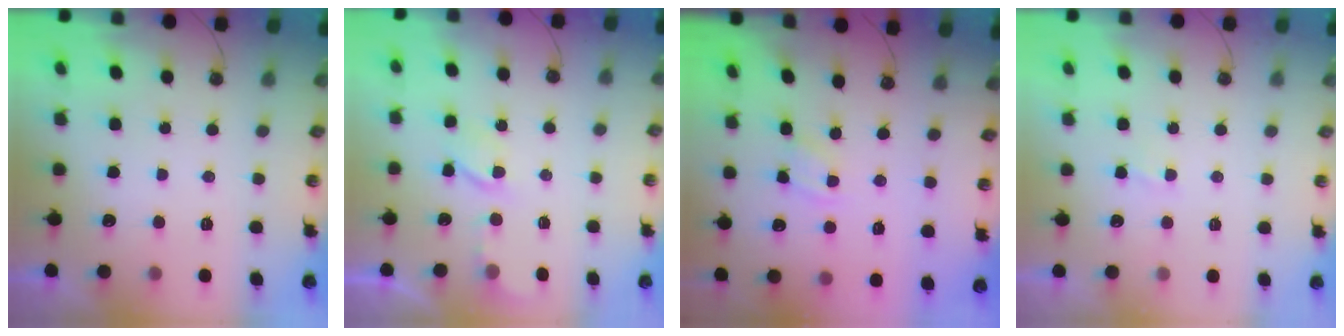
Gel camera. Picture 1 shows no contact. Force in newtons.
{"total": 3.6, "press": 3.5, "slide": 0.6}
{"total": 2.6, "press": 2.6, "slide": 0.4}
{"total": 1.6, "press": 1.6, "slide": 0.2}